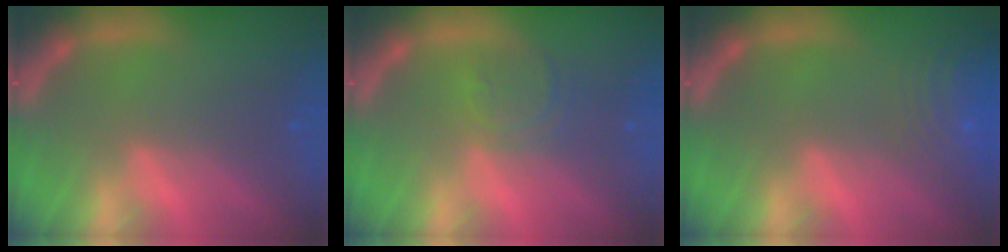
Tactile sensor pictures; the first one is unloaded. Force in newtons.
{"total": 3.0}
{"total": 9.5}